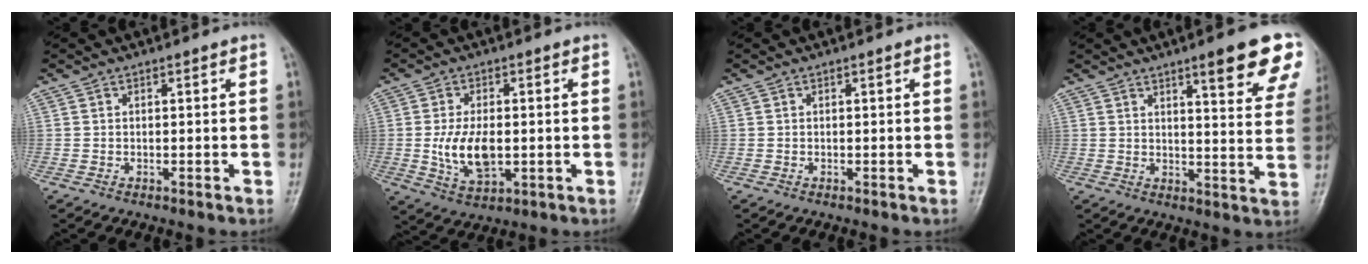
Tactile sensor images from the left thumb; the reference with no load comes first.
{"total": 8.6, "force": [-0.7, 4.8, 7.2], "torque": [-0.128, -0.008, -0.005]}
{"total": 0.0}
{"total": 13.9, "force": [8.4, 2.6, 10.7], "torque": [-0.108, -0.040, 0.102]}